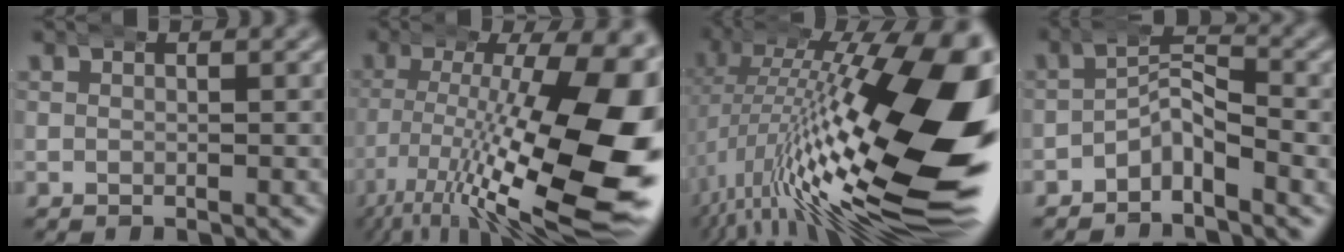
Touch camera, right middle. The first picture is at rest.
{"total": 15.5, "force": [-2.5, 5.5, 14.2], "torque": [-0.188, -0.029, -0.016]}
{"total": 21.2, "force": [-0.3, 8.1, 19.6], "torque": [-0.263, -0.003, 0.011]}
{"total": 3.0, "force": [-1.8, 1.5, 1.9], "torque": [-0.015, 0.004, -0.038]}